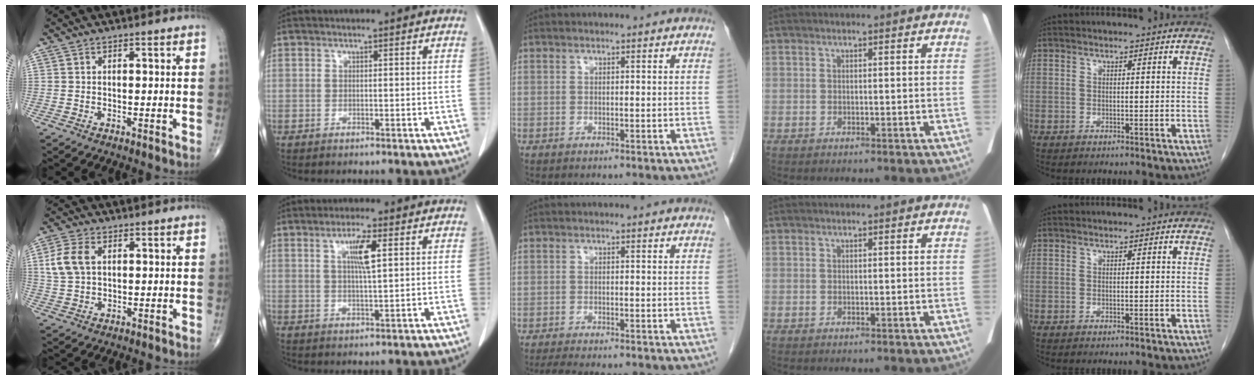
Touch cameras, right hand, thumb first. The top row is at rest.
{"thumb": {"total": 6.5, "force": [1.6, 4.1, 4.8], "torque": [-0.106, 0.006, 0.032]}, "index": {"total": 4.9, "force": [1.7, 0.2, 4.6], "torque": [-0.084, -0.002, 0.030]}, "middle": {"total": 5.9, "force": [-5.1, 0.8, 2.8], "torque": [-0.040, -0.011, -0.075]}}